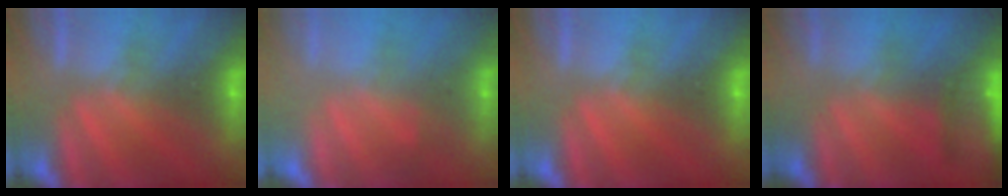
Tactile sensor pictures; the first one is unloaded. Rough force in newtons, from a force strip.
{"total": 2.5}
{"total": 0.0}
{"total": 7.7}